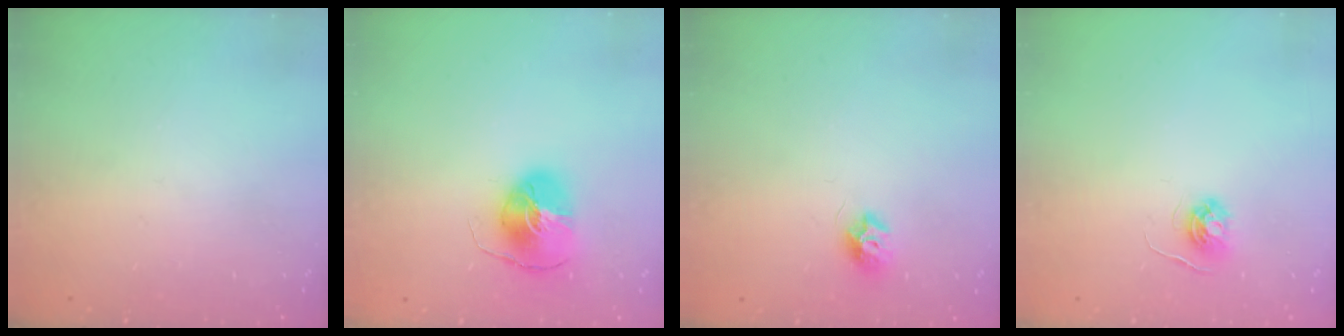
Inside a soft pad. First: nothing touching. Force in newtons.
{"total": 8.2, "press": 8.1, "slide": 1.0}
{"total": 7.6, "press": 7.6, "slide": 0.2}
{"total": 4.0, "press": 4.0, "slide": 0.4}